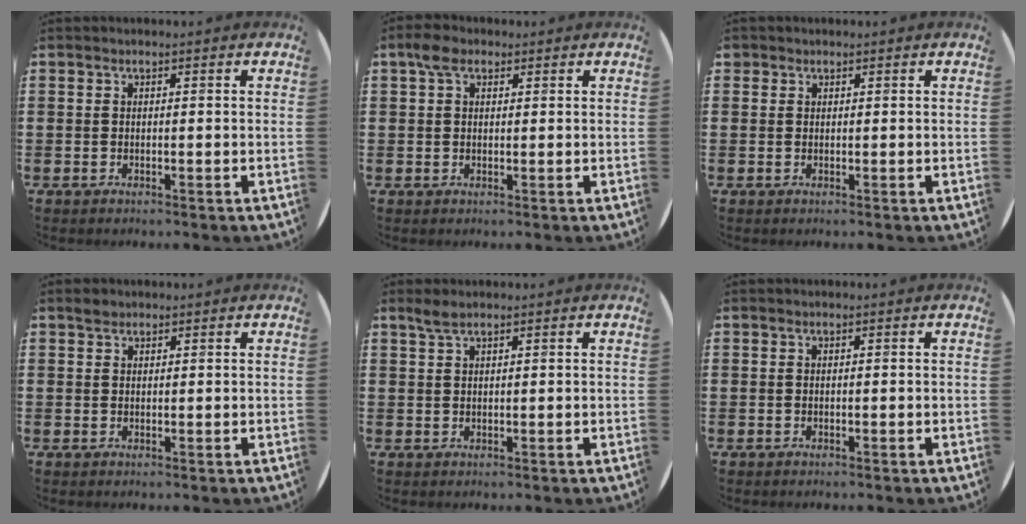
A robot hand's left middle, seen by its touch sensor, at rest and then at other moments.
{"total": 2.9, "force": [1.8, 1.6, 1.6], "torque": [-0.028, 0.005, 0.032]}
{"total": 0.6, "force": [0.5, 0.3, -0.1], "torque": [0.002, 0.004, 0.009]}
{"total": 1.1, "force": [1.0, 0.5, 0.1], "torque": [0.004, 0.000, 0.017]}
{"total": 1.6, "force": [1.3, 0.2, 0.8], "torque": [-0.017, 0.003, 0.024]}
{"total": 0.0}